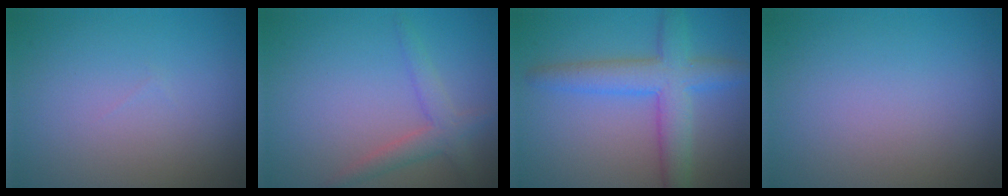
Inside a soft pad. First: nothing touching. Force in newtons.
{"total": 2.4, "press": 2.4, "slide": 0.2}
{"total": 5.6, "press": 5.6, "slide": 0.3}
{"total": 0.0}